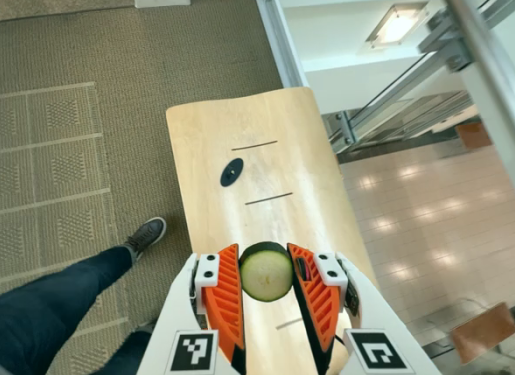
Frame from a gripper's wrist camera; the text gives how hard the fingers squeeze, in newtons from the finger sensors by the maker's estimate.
{"total": 8.6, "left": 8.4, "right": 8.7}